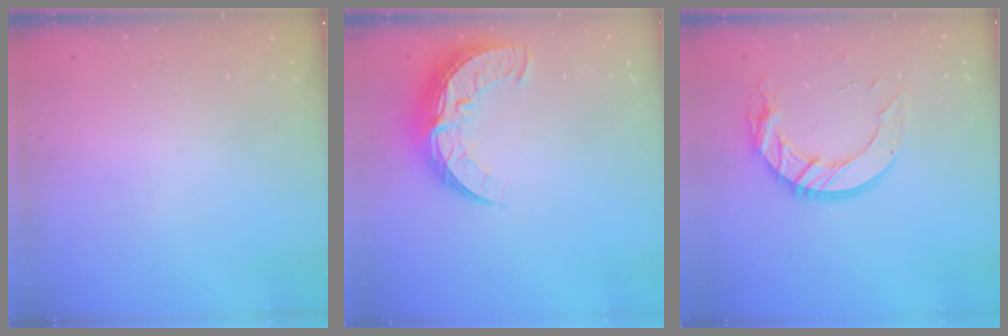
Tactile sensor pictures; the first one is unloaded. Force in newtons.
{"total": 11.4, "press": 11.3, "slide": 0.8}
{"total": 12.9, "press": 12.9, "slide": 0.8}